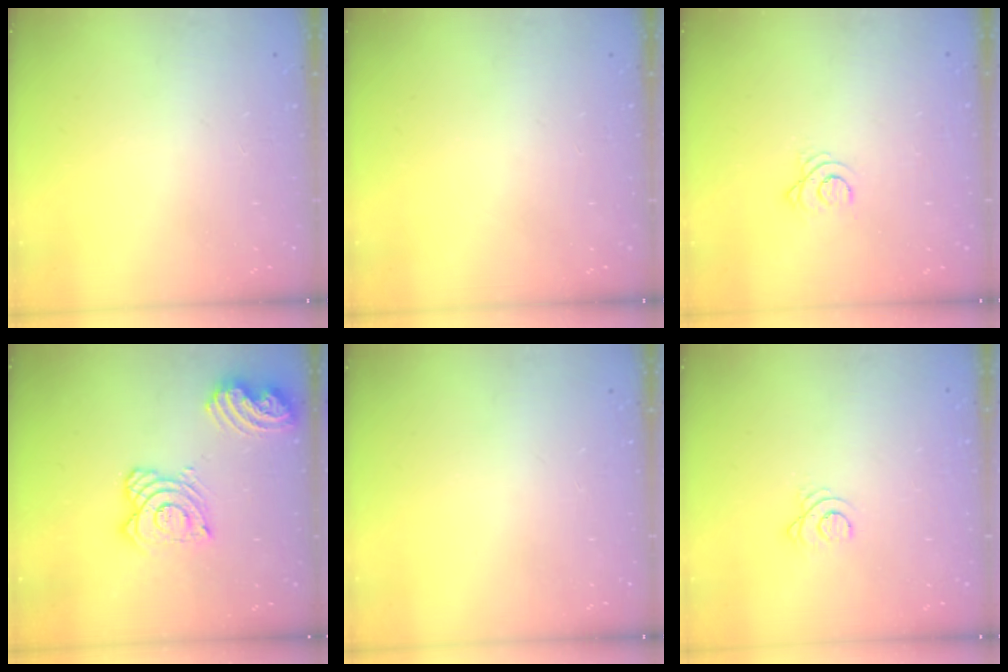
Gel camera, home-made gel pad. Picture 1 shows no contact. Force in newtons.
{"total": 0.0}
{"total": 2.9, "press": 2.9, "slide": 0.4}
{"total": 15.7, "press": 15.6, "slide": 1.6}
{"total": 0.0}
{"total": 2.7, "press": 2.7, "slide": 0.3}